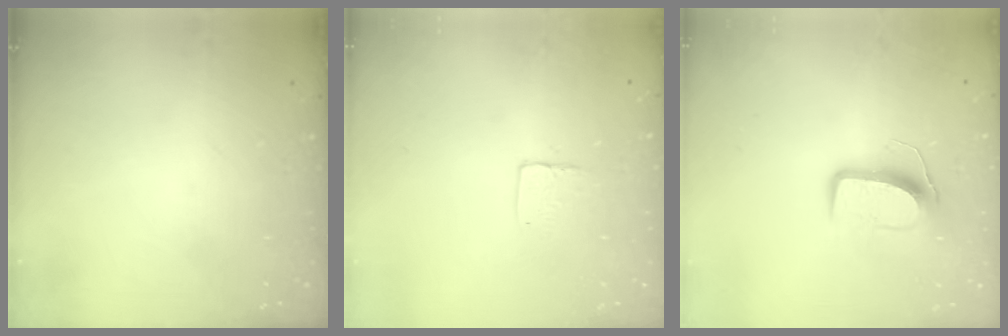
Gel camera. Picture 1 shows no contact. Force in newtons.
{"total": 3.6, "press": 3.6, "slide": 0.3}
{"total": 11.0, "press": 11.0, "slide": 0.9}